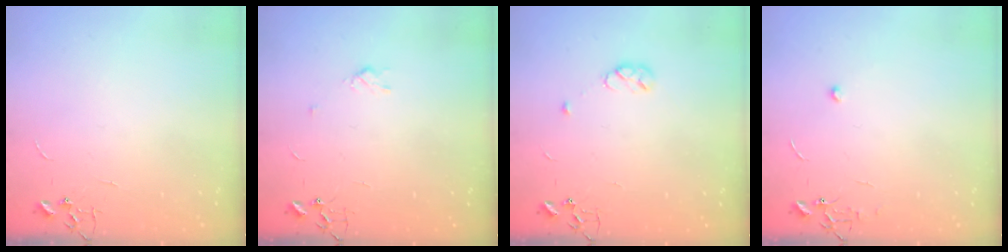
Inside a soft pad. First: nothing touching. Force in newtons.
{"total": 2.9, "press": 2.9, "slide": 0.5}
{"total": 4.6, "press": 4.6, "slide": 0.7}
{"total": 5.6, "press": 5.5, "slide": 0.5}